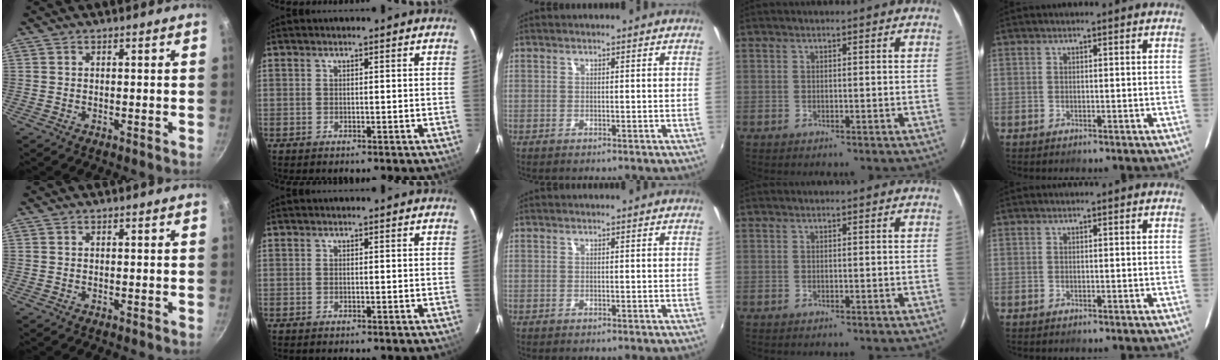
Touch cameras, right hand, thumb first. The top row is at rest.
{}